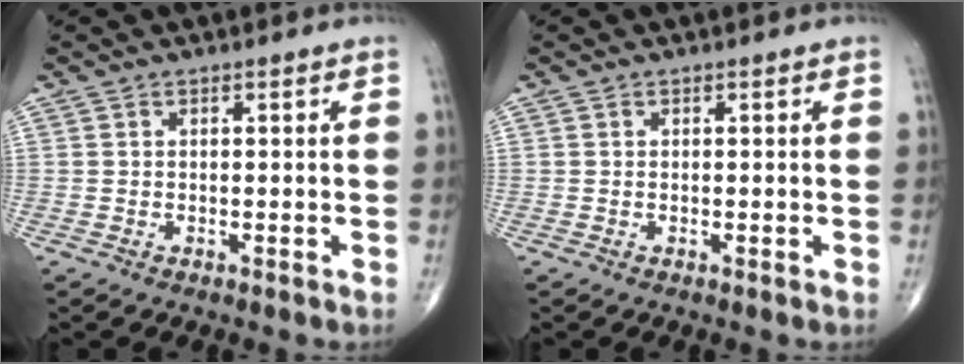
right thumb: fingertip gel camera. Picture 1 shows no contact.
{"total": 0.0}